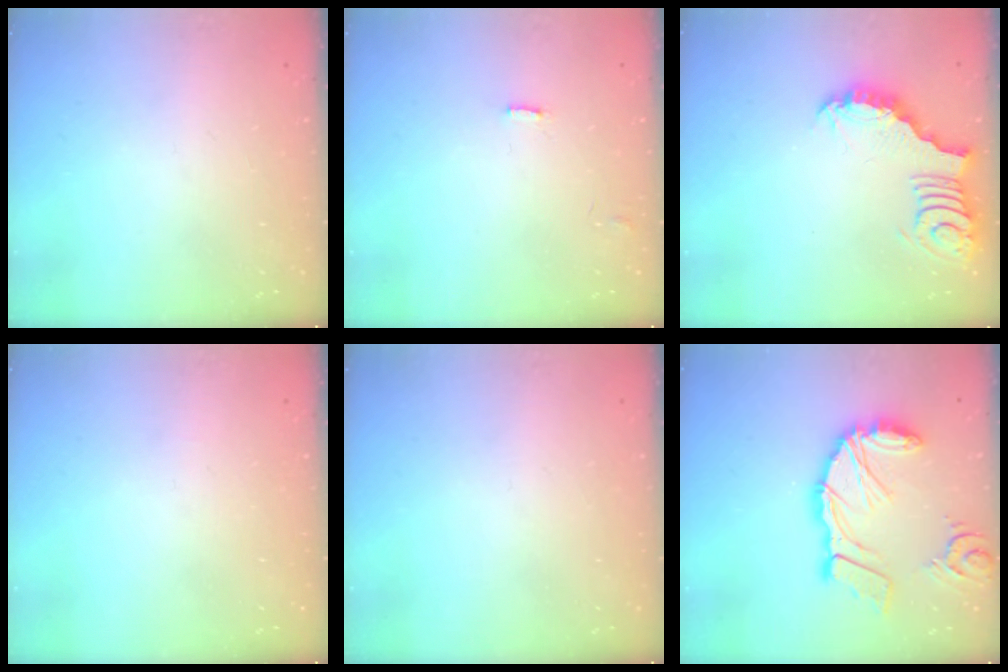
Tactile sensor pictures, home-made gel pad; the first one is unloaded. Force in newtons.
{"total": 1.2, "press": 1.2, "slide": 0.1}
{"total": 3.7, "press": 3.6, "slide": 0.7}
{"total": 0.0}
{"total": 0.0}
{"total": 17.7, "press": 17.6, "slide": 2.0}